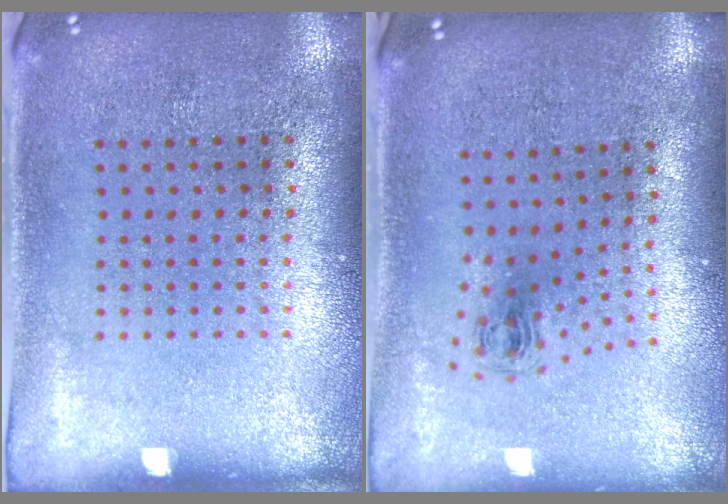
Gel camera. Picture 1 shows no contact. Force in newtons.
{"total": 0.7, "press": 0.4, "slide": 0.6}